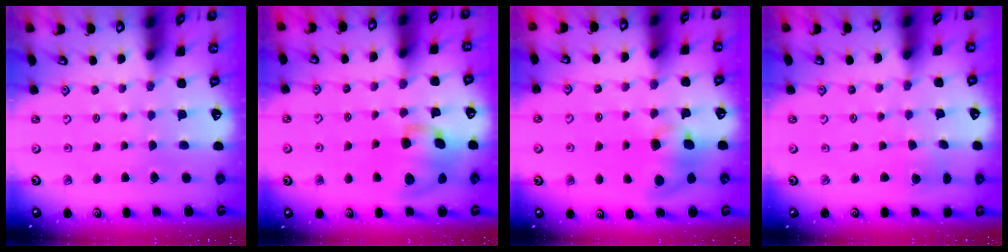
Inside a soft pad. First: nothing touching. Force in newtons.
{"total": 14.2, "press": 14.0, "slide": 2.3}
{"total": 9.9, "press": 9.8, "slide": 1.3}
{"total": 1.4, "press": 1.4, "slide": 0.2}